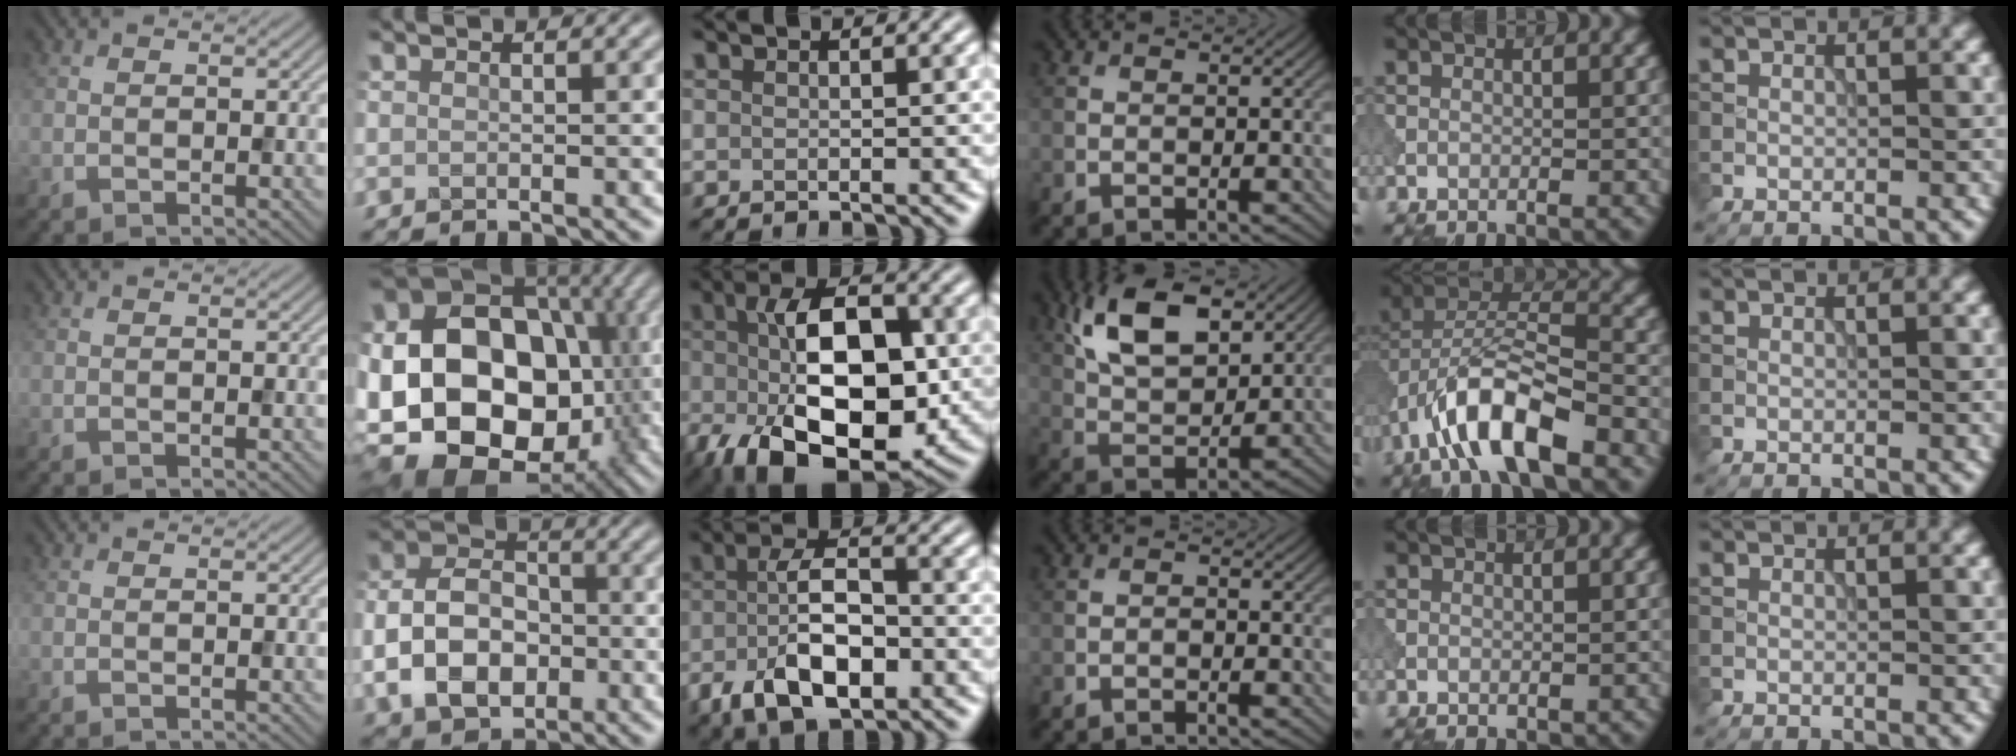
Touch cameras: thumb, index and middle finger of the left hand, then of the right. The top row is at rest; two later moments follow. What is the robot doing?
{"motion": "insert", "object": "peg toy"}